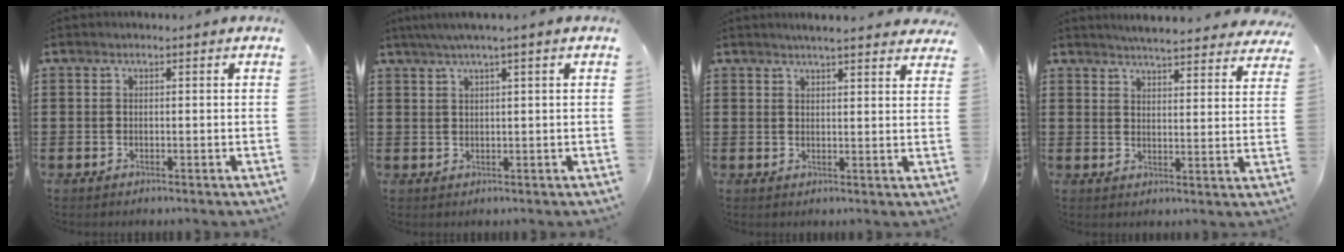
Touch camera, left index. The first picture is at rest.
{"total": 2.3, "force": [1.3, -0.3, 1.9], "torque": [-0.037, 0.000, 0.022]}
{"total": 3.0, "force": [2.8, -0.2, 1.0], "torque": [-0.026, -0.004, 0.052]}
{"total": 4.5, "force": [4.4, -0.3, 0.8], "torque": [-0.032, -0.022, 0.079]}